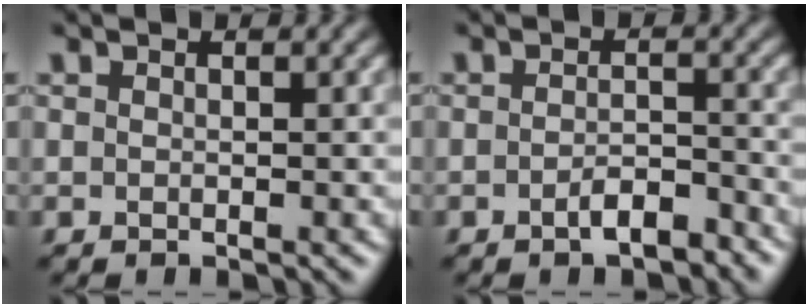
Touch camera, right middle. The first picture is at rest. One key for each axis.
{"total": 2.3, "fx": -1.3, "fy": 0.9, "fz": 1.7, "tx": -0.031, "ty": 0.008, "tz": -0.023}